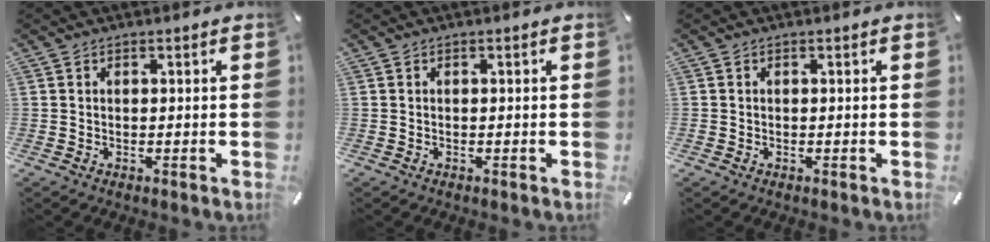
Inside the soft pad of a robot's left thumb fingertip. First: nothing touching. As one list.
[{"total": 0.0}, {"total": 0.0}]